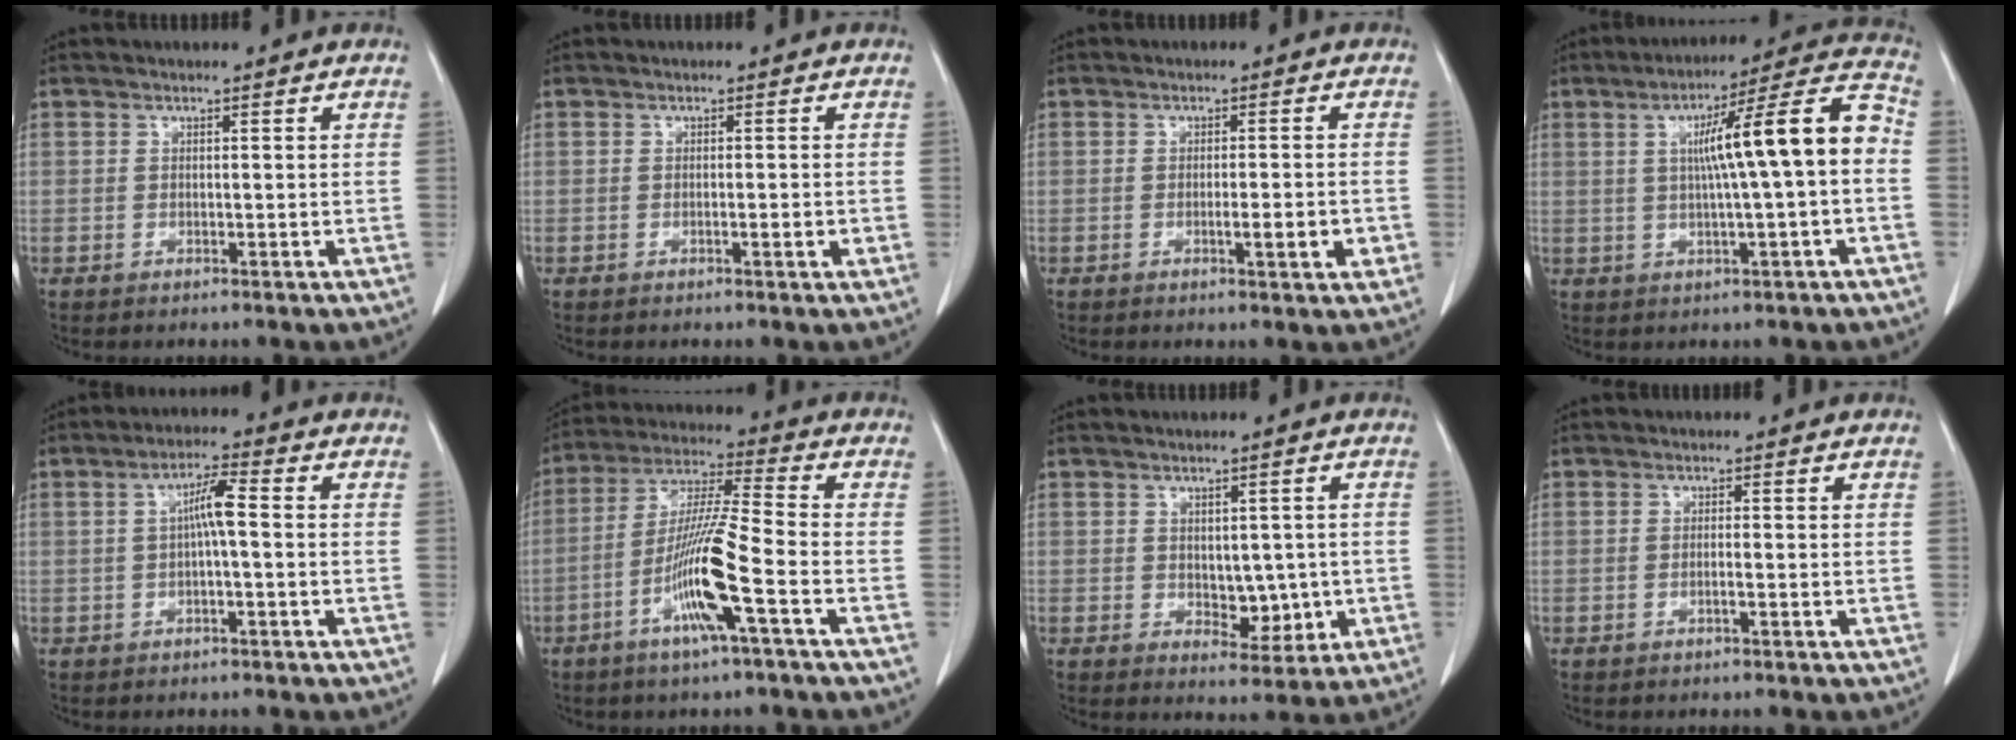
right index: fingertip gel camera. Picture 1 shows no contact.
{"total": 1.2, "force": [-0.3, 0.1, 1.1], "torque": [-0.019, -0.001, -0.004]}
{"total": 3.7, "force": [-1.1, 0.5, 3.5], "torque": [-0.051, -0.003, -0.014]}
{"total": 12.8, "force": [0.5, 0.1, 12.8], "torque": [-0.188, 0.025, 0.003]}
{"total": 4.3, "force": [0.1, 0.3, 4.3], "torque": [-0.077, 0.012, 0.002]}
{"total": 12.1, "force": [-4.7, -0.5, 11.1], "torque": [-0.220, -0.005, -0.094]}
{"total": 4.9, "force": [-0.4, 2.9, 4.0], "torque": [-0.045, -0.001, 0.006]}
{"total": 0.7, "force": [-0.3, -0.1, 0.6], "torque": [-0.012, 0.001, -0.006]}